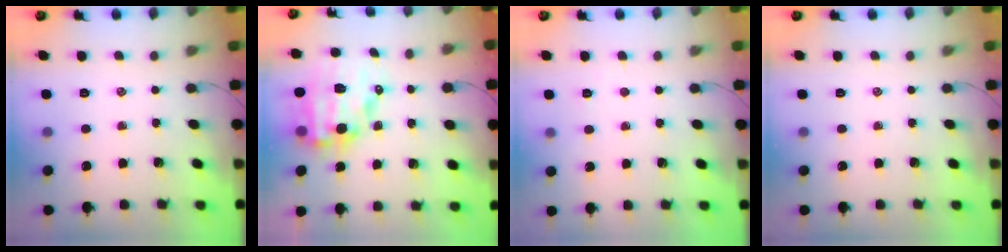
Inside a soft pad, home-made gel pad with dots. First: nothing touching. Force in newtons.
{"total": 12.1, "press": 11.7, "slide": 3.0}
{"total": 1.8, "press": 1.7, "slide": 0.5}
{"total": 0.0}